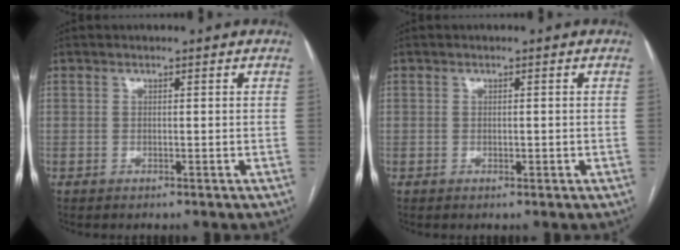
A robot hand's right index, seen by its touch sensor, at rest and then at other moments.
{"total": 0.7, "force": [-0.1, 0.6, 0.4], "torque": [-0.005, 0.001, 0.001]}